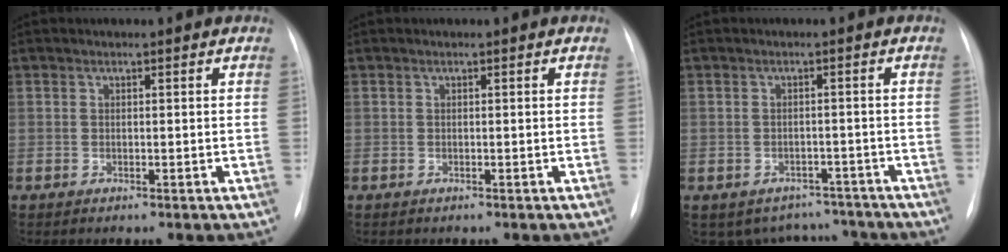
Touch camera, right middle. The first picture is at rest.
{"total": 0.0}
{"total": 7.0, "force": [-5.9, 3.6, 0.1], "torque": [0.012, 0.025, -0.071]}